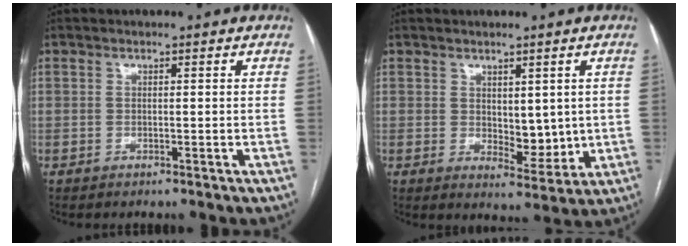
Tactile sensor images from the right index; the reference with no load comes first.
{"total": 7.7, "force": [1.2, 4.2, 6.3], "torque": [-0.081, -0.010, 0.037]}